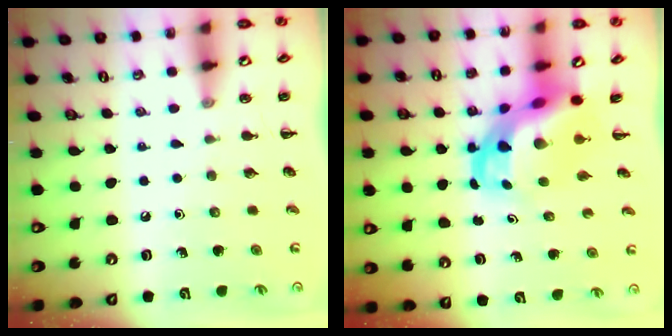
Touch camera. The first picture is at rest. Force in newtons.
{"total": 7.0, "press": 6.7, "slide": 2.0}